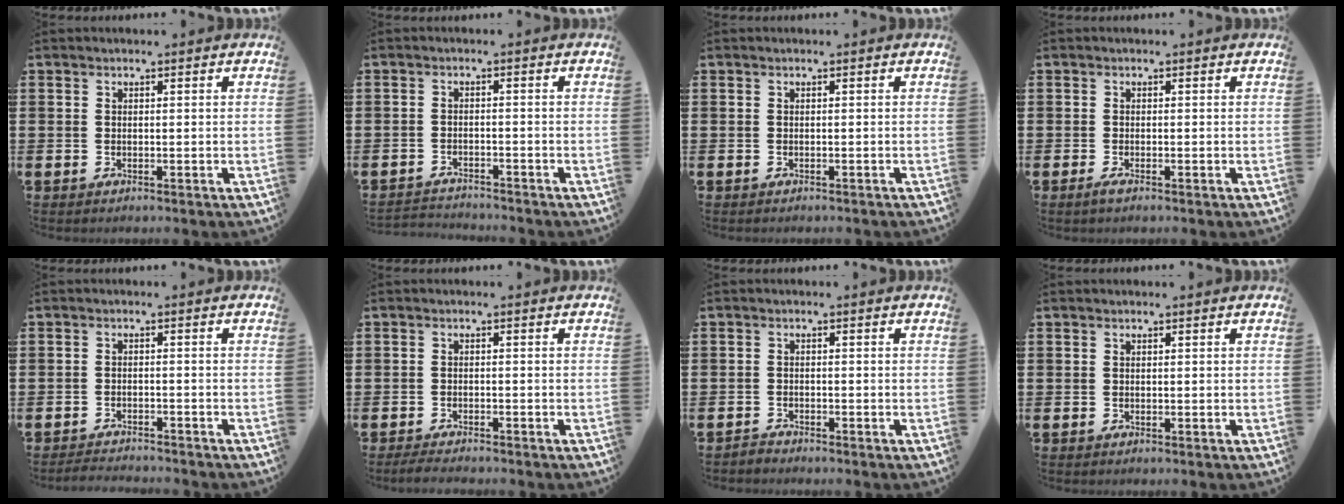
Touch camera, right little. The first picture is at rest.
{"total": 1.9, "force": [-1.9, 0.0, -0.2], "torque": [-0.003, 0.002, -0.042]}
{"total": 0.0}
{"total": 1.0, "force": [-0.4, 0.2, 0.9], "torque": [-0.016, -0.003, -0.006]}
{"total": 1.9, "force": [-1.8, 0.0, -0.1], "torque": [-0.003, 0.001, -0.039]}
{"total": 1.4, "force": [-1.3, 0.2, 0.5], "torque": [-0.009, -0.001, -0.027]}
{"total": 1.1, "force": [-1.1, 0.1, -0.1], "torque": [-0.002, 0.002, -0.023]}
{"total": 0.0}